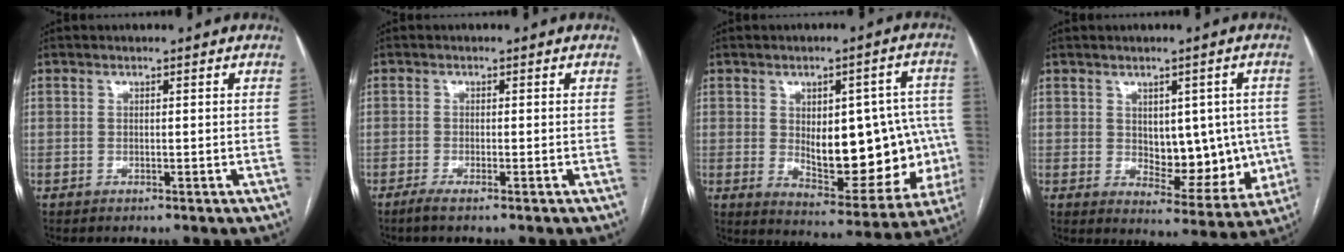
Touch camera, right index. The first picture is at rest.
{"total": 1.9, "force": [-1.3, -0.1, 1.3], "torque": [-0.025, -0.003, -0.026]}
{"total": 18.5, "force": [-1.0, 7.9, 16.7], "torque": [-0.196, 0.022, 0.014]}
{"total": 9.9, "force": [0.0, 5.4, 8.2], "torque": [-0.090, 0.006, 0.019]}